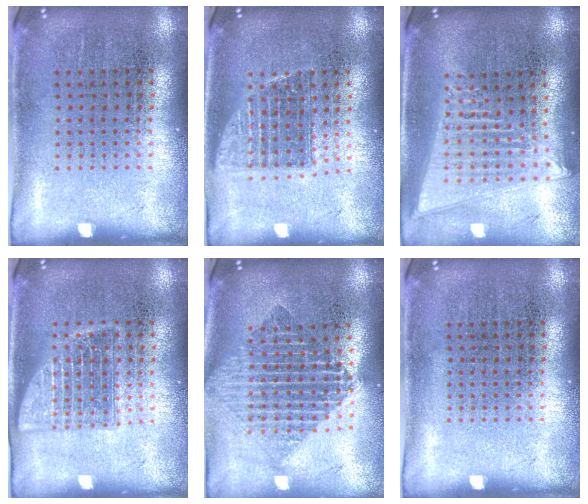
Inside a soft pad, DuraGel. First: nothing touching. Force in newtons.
{"total": 1.3, "press": 1.1, "slide": 0.7}
{"total": 2.1, "press": 1.8, "slide": 1.1}
{"total": 2.3, "press": 2.3, "slide": 0.3}
{"total": 1.9, "press": 1.6, "slide": 1.1}
{"total": 0.0}